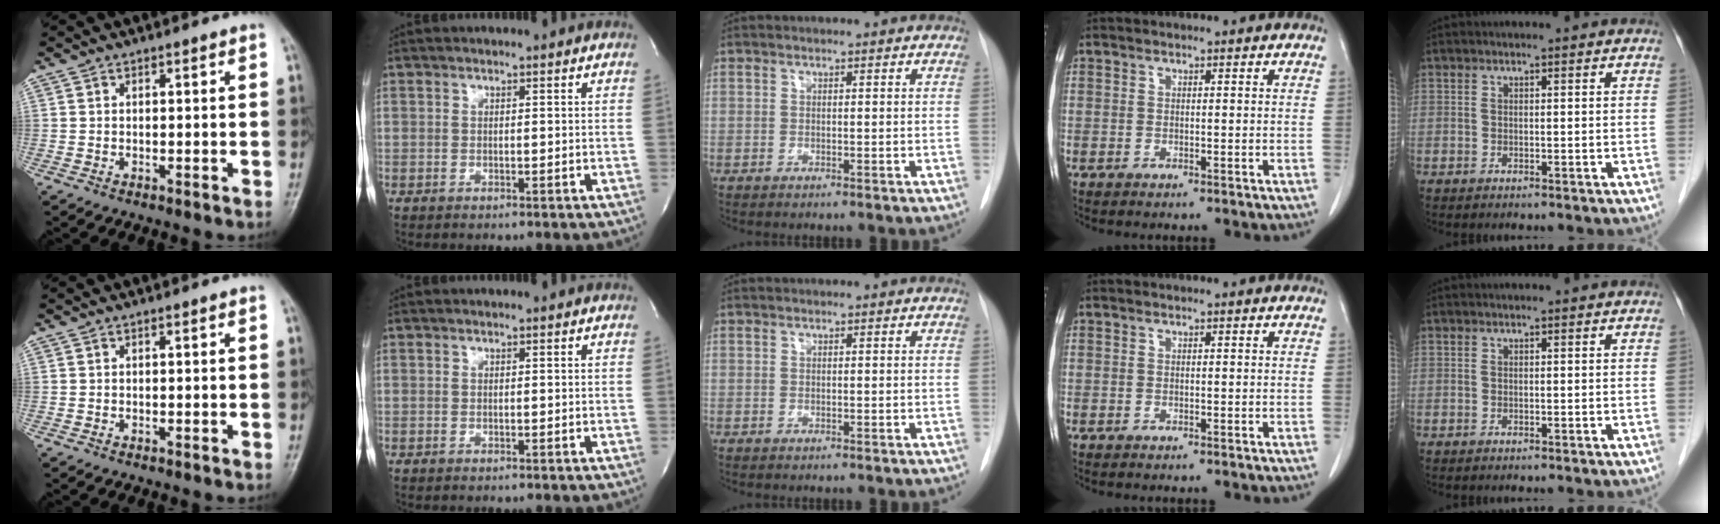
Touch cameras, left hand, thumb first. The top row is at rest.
{}